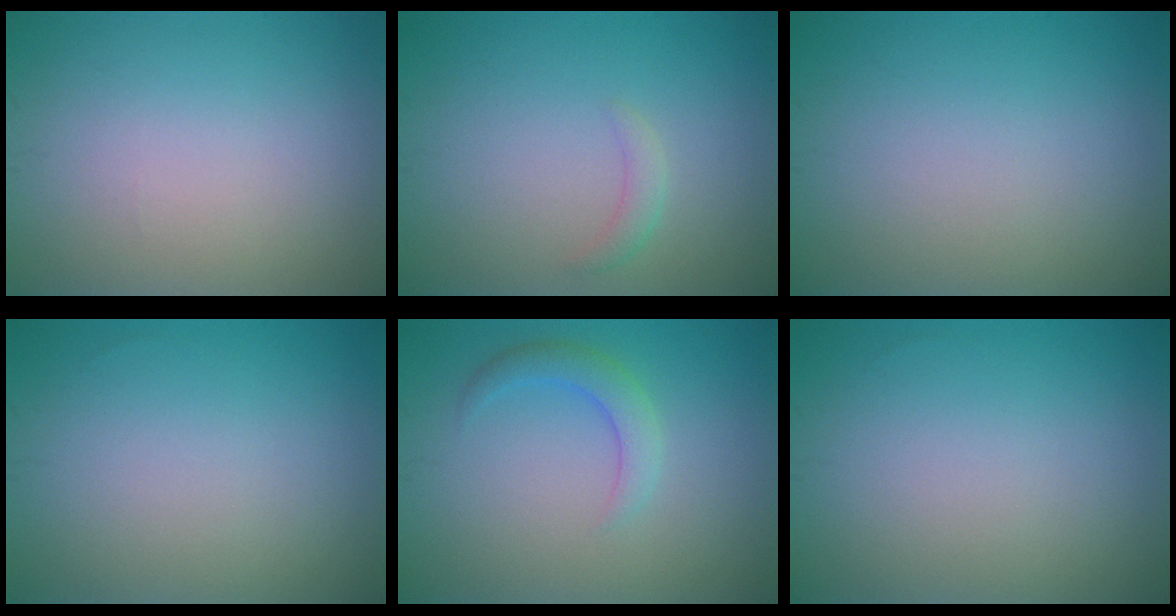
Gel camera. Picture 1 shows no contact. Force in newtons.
{"total": 1.1, "press": 1.1, "slide": 0.0}
{"total": 0.0}
{"total": 0.0}
{"total": 2.3, "press": 2.3, "slide": 0.1}
{"total": 0.0}